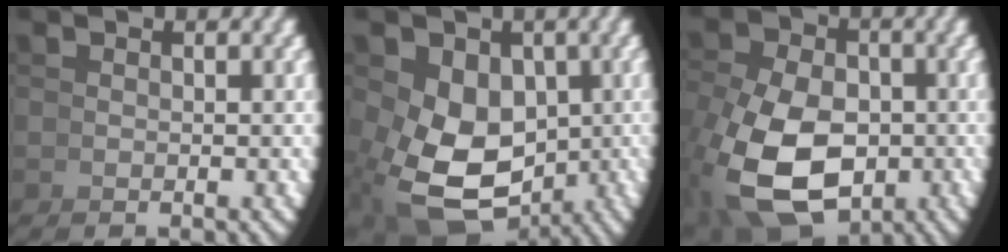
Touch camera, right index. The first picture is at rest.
{"total": 7.2, "force": [-1.5, 5.2, 4.8], "torque": [-0.102, -0.047, 0.007]}
{"total": 7.5, "force": [-1.9, 5.1, 5.1], "torque": [-0.114, -0.046, -0.009]}